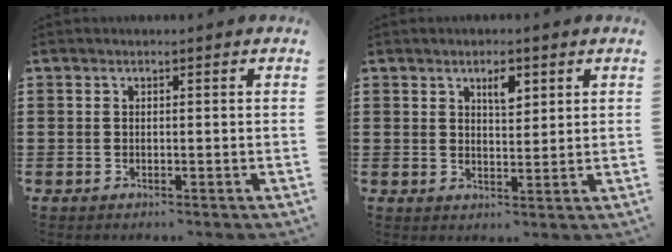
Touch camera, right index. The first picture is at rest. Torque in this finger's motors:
{"motor_torque": [0.02, -0.02, 0.05, 0.03]}